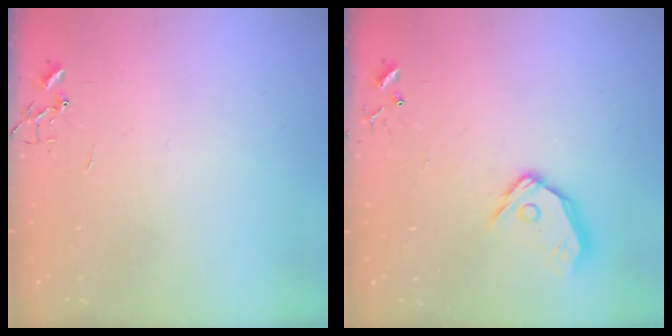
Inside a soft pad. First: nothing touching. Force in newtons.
{"total": 11.5, "press": 11.4, "slide": 1.7}